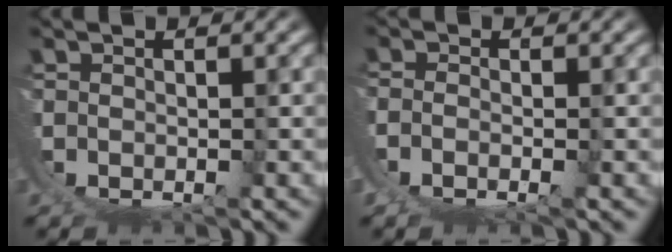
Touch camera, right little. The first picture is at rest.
{"total": 3.0, "force": [0.1, 2.0, 2.3], "torque": [-0.062, -0.013, 0.006]}